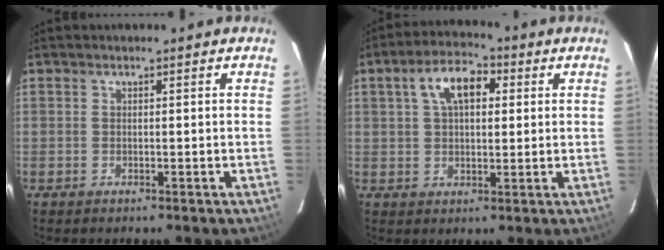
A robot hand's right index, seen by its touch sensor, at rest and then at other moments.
{"total": 8.6, "force": [2.7, 4.8, 6.6], "torque": [-0.119, 0.028, 0.044]}